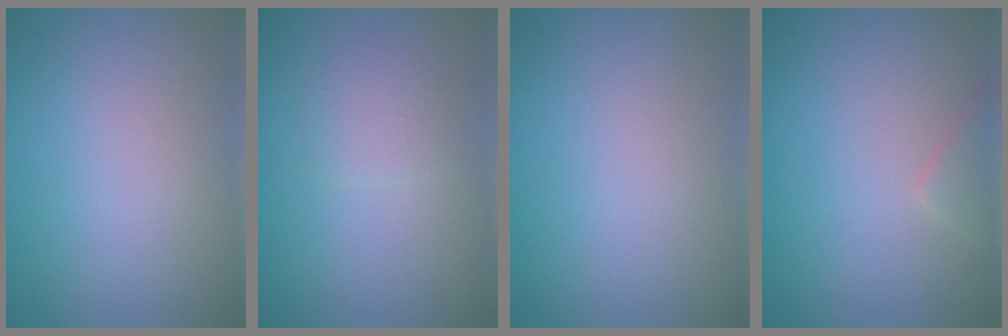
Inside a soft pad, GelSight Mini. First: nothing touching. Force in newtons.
{"total": 2.9, "press": 2.9, "slide": 0.2}
{"total": 0.0}
{"total": 1.5, "press": 1.5, "slide": 0.1}